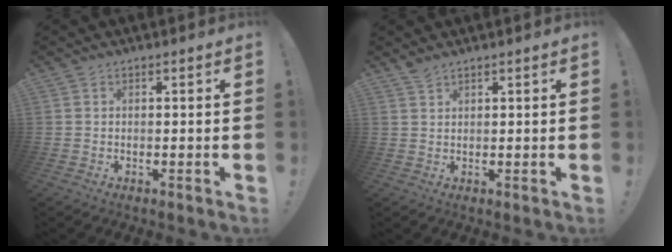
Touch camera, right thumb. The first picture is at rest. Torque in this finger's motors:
{"motor_torque": [-0.38, 0.31, 0.06, 0.39, 0.00]}